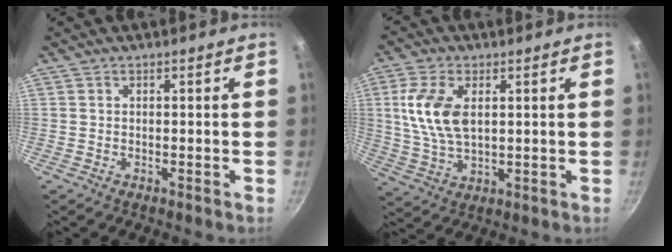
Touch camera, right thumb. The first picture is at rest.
{"total": 10.8, "force": [2.3, 6.0, 8.6], "torque": [-0.170, -0.008, 0.046]}